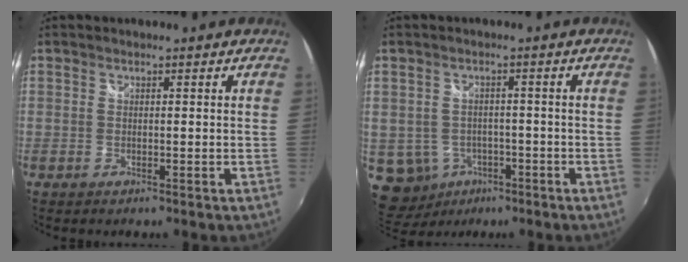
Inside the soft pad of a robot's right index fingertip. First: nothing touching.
{"total": 9.0, "force": [-3.4, 7.9, 2.7], "torque": [-0.090, 0.000, -0.036]}